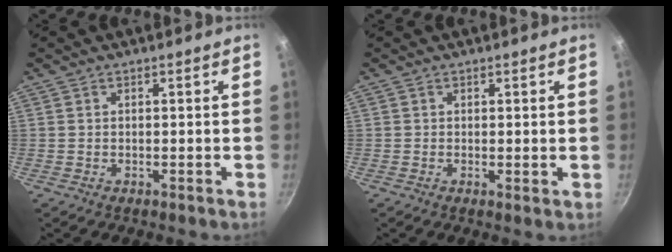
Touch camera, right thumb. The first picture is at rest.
{"total": 0.9, "force": [0.1, 0.3, 0.8], "torque": [-0.012, -0.007, 0.000]}